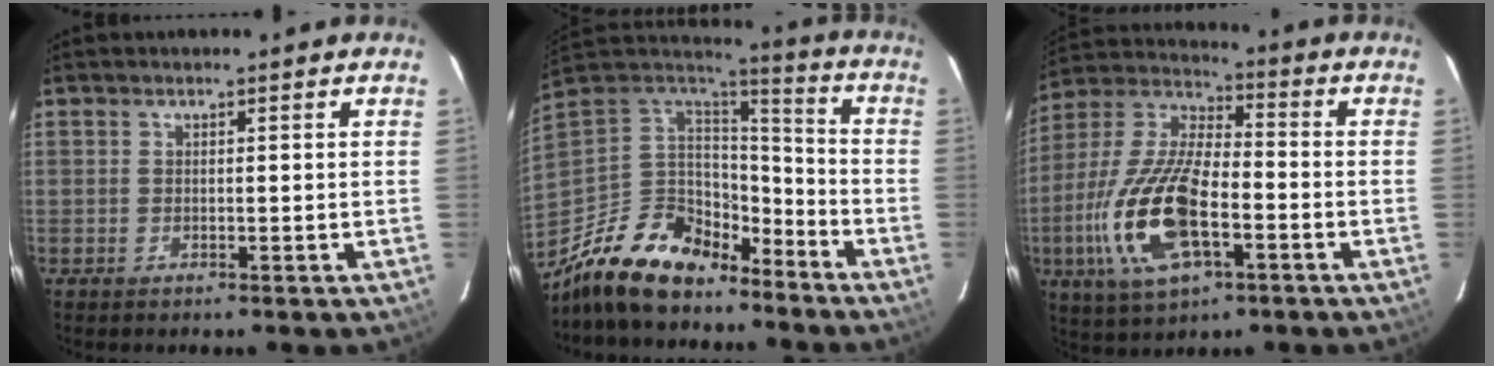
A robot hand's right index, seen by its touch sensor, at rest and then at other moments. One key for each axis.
{"total": 19.7, "fx": -14.1, "fy": 9.9, "fz": 9.6, "tx": -0.219, "ty": -0.002, "tz": -0.242}
{"total": 19.6, "fx": -6.1, "fy": 8.3, "fz": 16.8, "tx": -0.365, "ty": -0.013, "tz": -0.115}